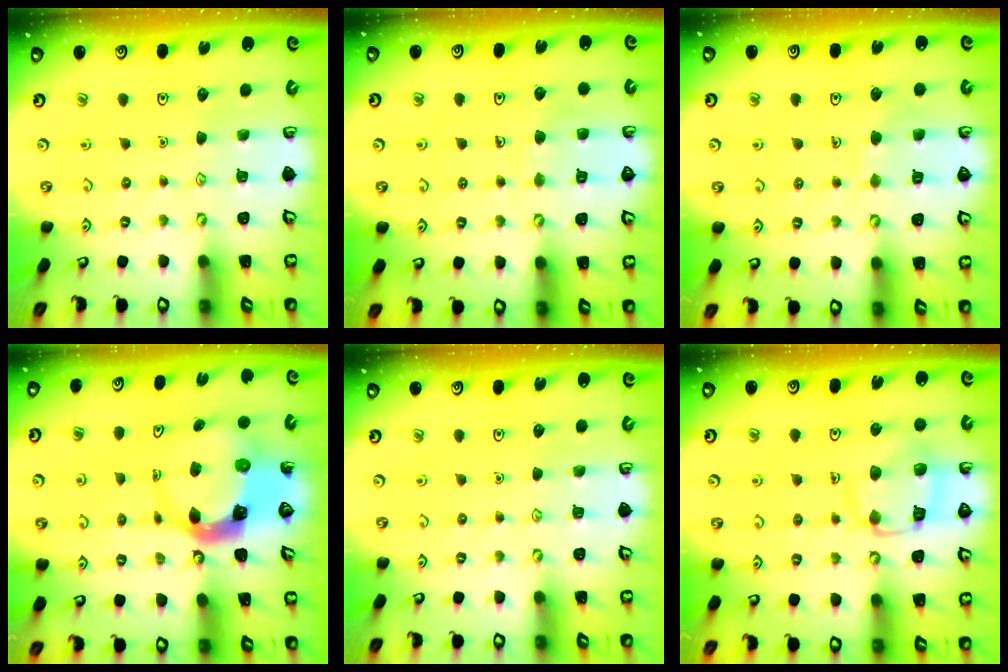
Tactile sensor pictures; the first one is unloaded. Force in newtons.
{"total": 4.8, "press": 4.8, "slide": 0.4}
{"total": 5.4, "press": 5.4, "slide": 0.3}
{"total": 5.4, "press": 5.4, "slide": 0.8}
{"total": 0.0}
{"total": 13.0, "press": 12.9, "slide": 1.5}